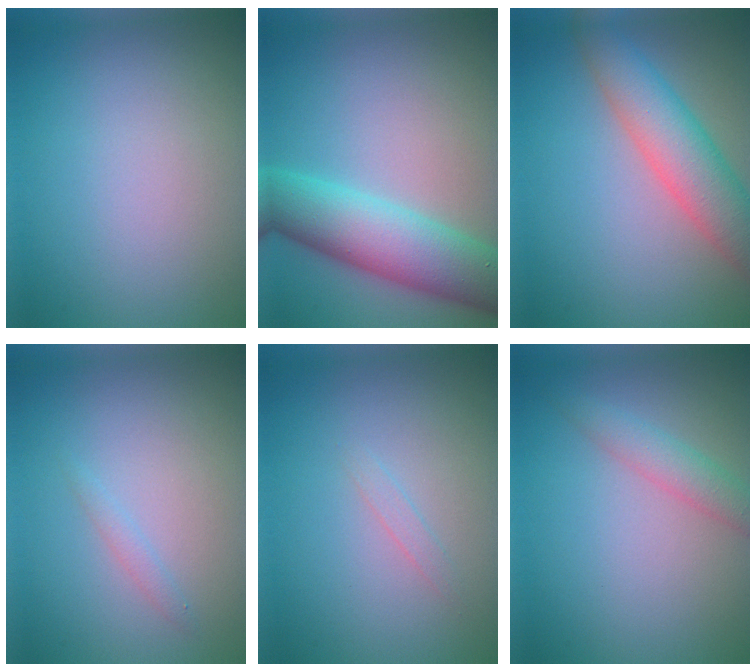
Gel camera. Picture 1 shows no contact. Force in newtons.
{"total": 8.2, "press": 8.2, "slide": 0.1}
{"total": 5.9, "press": 5.9, "slide": 0.2}
{"total": 0.8, "press": 0.8, "slide": 0.0}
{"total": 0.7, "press": 0.7, "slide": 0.0}
{"total": 2.3, "press": 2.3, "slide": 0.0}